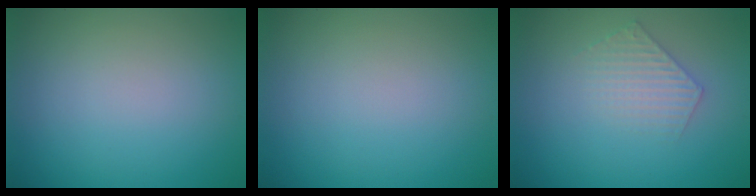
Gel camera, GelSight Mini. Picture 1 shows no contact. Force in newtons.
{"total": 0.0}
{"total": 2.2, "press": 2.1, "slide": 0.4}